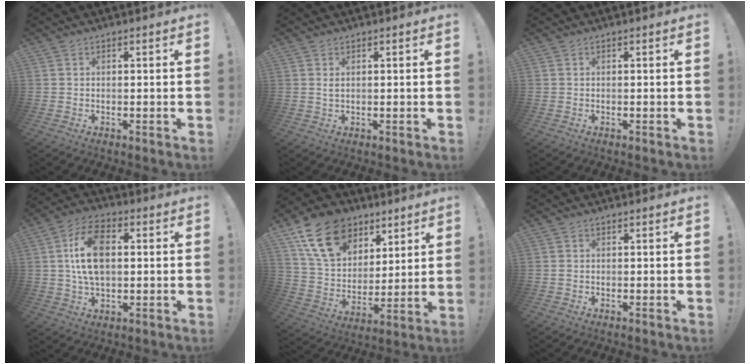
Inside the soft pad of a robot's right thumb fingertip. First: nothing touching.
{"total": 1.2, "force": [0.3, 0.4, 1.1], "torque": [-0.019, 0.001, 0.003]}
{"total": 0.0}
{"total": 13.6, "force": [1.5, 8.2, 10.7], "torque": [-0.191, 0.006, 0.024]}
{"total": 20.0, "force": [10.4, 13.8, 10.2], "torque": [-0.152, -0.045, 0.200]}
{"total": 0.6, "force": [0.0, 0.4, 0.3], "torque": [-0.008, 0.003, 0.000]}